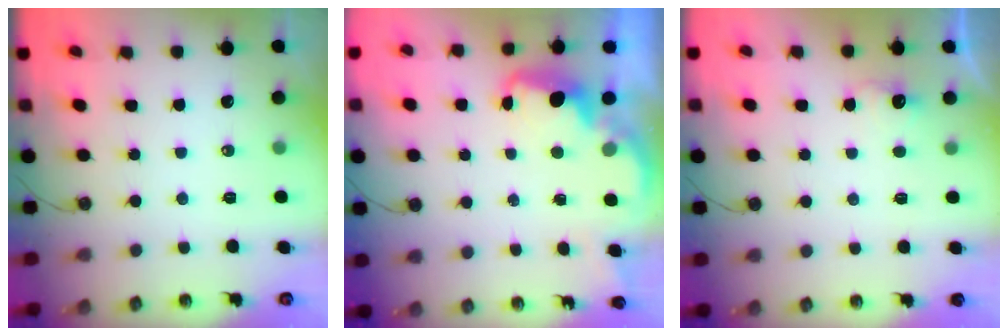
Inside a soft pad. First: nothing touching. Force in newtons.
{"total": 2.5, "press": 2.4, "slide": 0.7}
{"total": 2.9, "press": 2.8, "slide": 0.9}